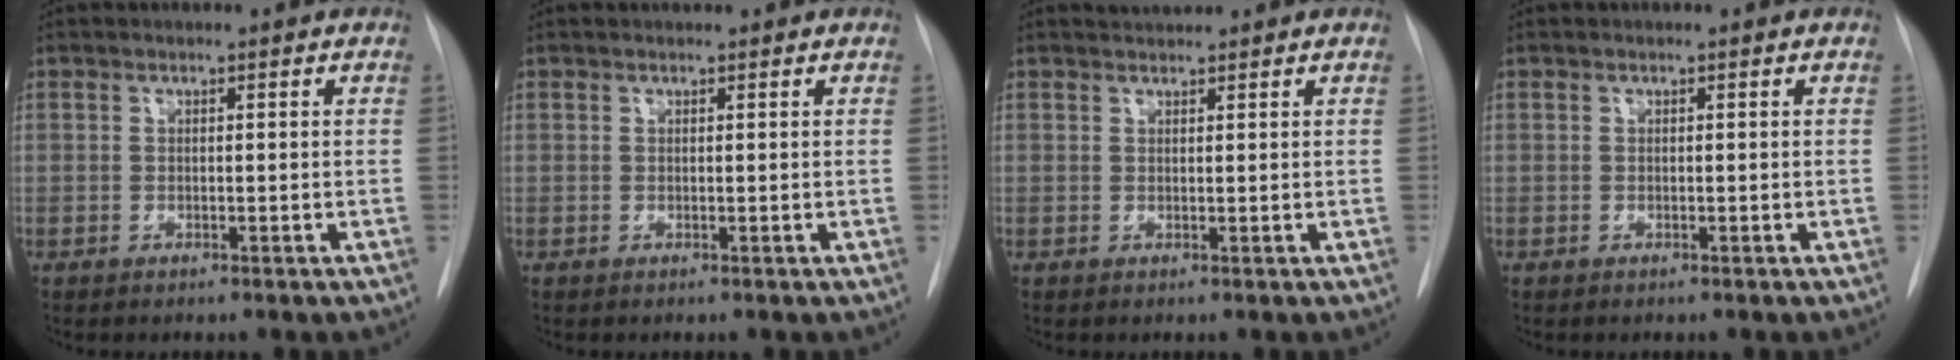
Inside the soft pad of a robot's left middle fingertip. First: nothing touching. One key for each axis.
{"total": 0.8, "fx": 0.8, "fy": 0.2, "fz": 0.2, "tx": -0.012, "ty": 0.011, "tz": 0.015}
{"total": 1.2, "fx": 1.2, "fy": 0.1, "fz": 0.0, "tx": -0.010, "ty": 0.007, "tz": 0.024}
{"total": 0.0}